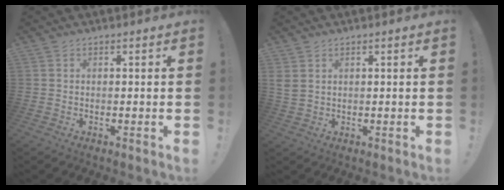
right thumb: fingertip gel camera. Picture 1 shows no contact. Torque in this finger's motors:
{"motor_torque": [0.39, 0.35, 0.13, -0.16, -0.01]}